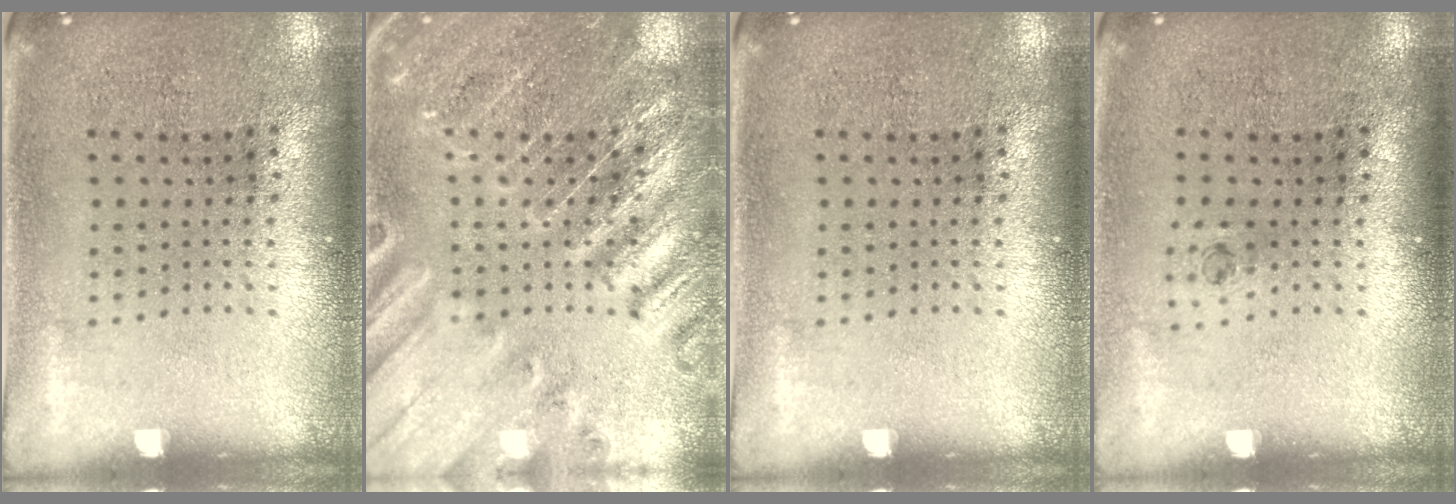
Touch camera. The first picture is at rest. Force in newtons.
{"total": 3.0, "press": 3.0, "slide": 0.3}
{"total": 0.0}
{"total": 0.6, "press": 0.3, "slide": 0.5}